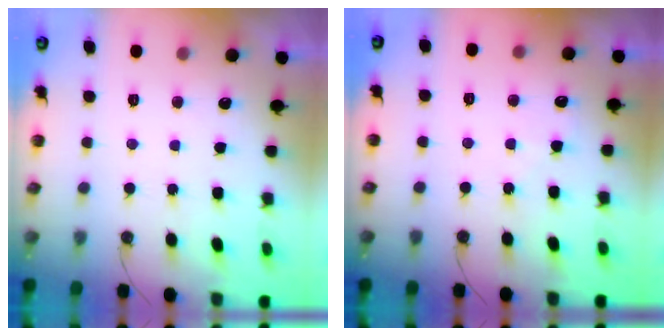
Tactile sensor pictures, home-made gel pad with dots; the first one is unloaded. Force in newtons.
{"total": 5.0, "press": 4.9, "slide": 0.7}